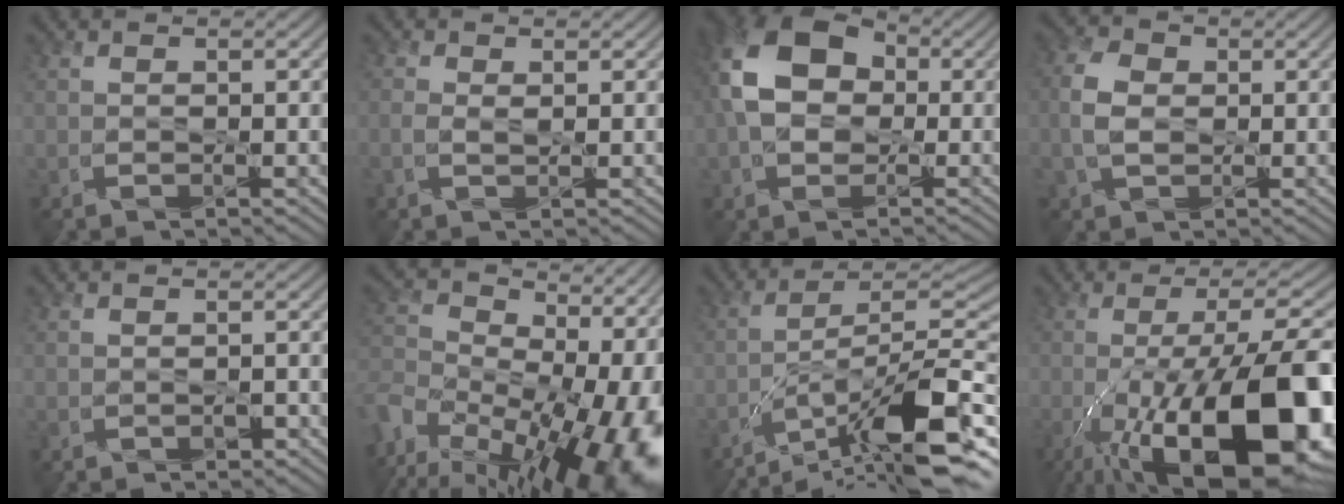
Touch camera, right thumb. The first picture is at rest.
{"total": 1.0, "force": [0.2, 0.4, 0.9], "torque": [-0.023, 0.002, 0.003]}
{"total": 12.1, "force": [0.8, 8.8, 8.2], "torque": [-0.163, 0.010, 0.000]}
{"total": 4.3, "force": [0.1, 3.3, 2.8], "torque": [-0.071, 0.005, -0.001]}
{"total": 1.2, "force": [-0.7, 0.8, 0.6], "torque": [-0.007, 0.000, -0.011]}
{"total": 19.7, "force": [-8.3, 12.5, 12.7], "torque": [-0.227, -0.005, -0.122]}
{"total": 15.4, "force": [-9.8, 3.8, 11.3], "torque": [-0.191, 0.004, -0.166]}
{"total": 20.2, "force": [-8.5, 7.6, 16.7], "torque": [-0.245, -0.015, -0.127]}